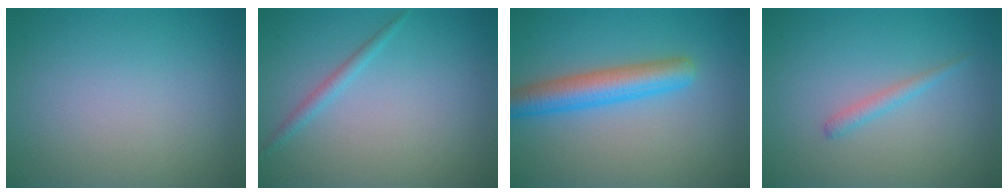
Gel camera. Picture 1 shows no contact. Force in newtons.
{"total": 1.3, "press": 1.3, "slide": 0.0}
{"total": 4.7, "press": 4.7, "slide": 0.1}
{"total": 1.2, "press": 1.1, "slide": 0.1}